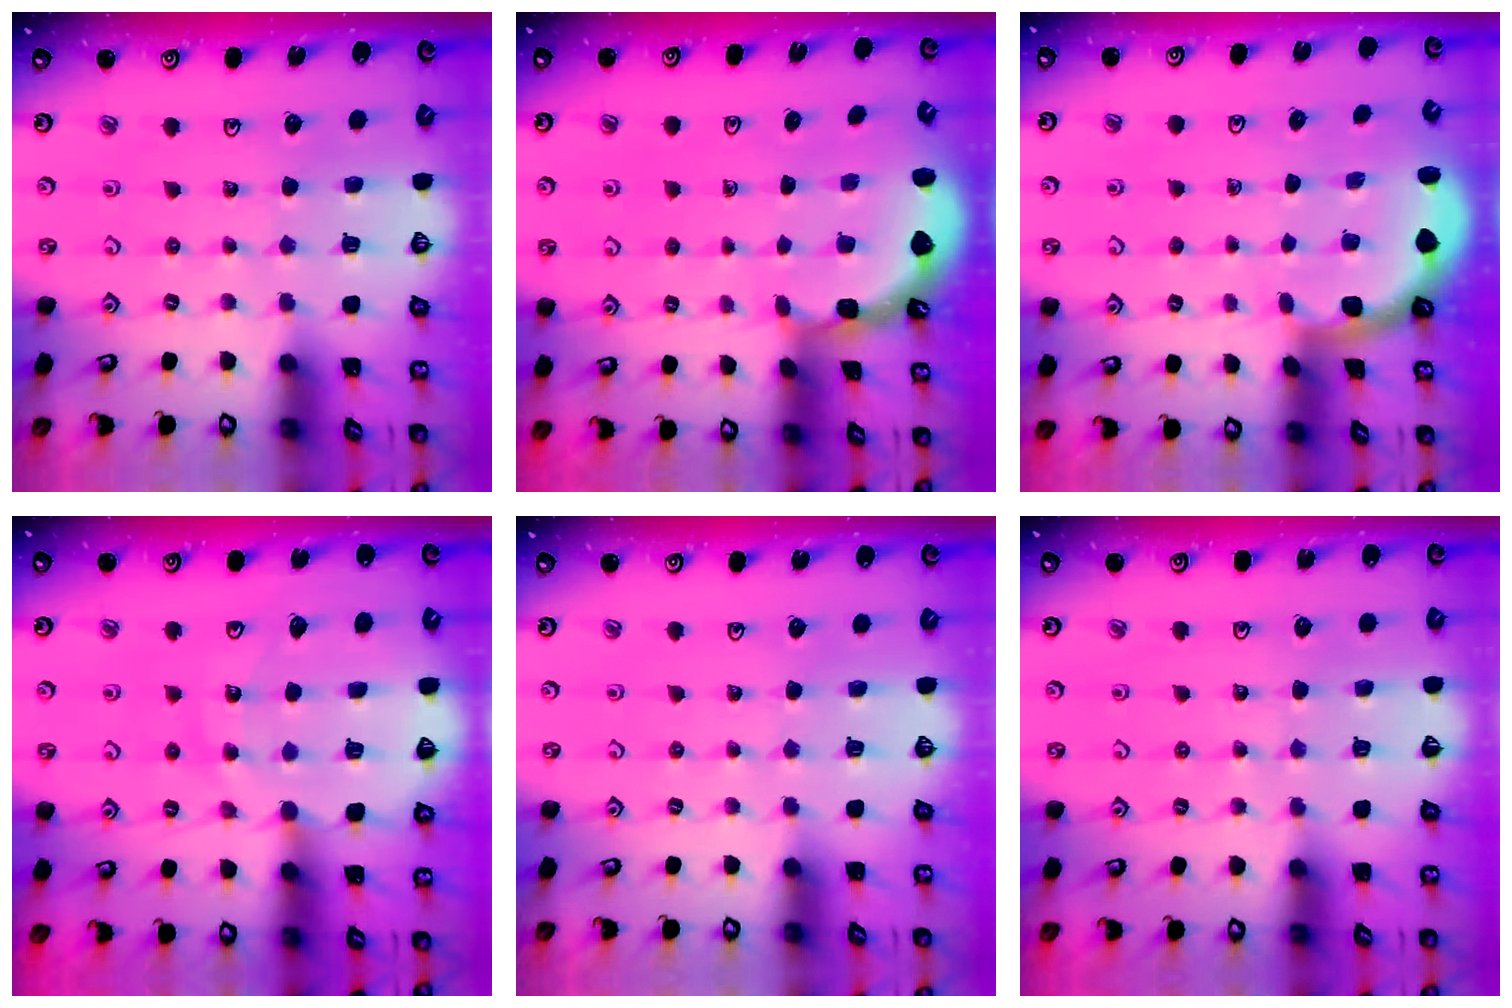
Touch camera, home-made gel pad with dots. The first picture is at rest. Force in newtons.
{"total": 2.1, "press": 2.1, "slide": 0.2}
{"total": 1.8, "press": 1.8, "slide": 0.1}
{"total": 11.7, "press": 11.6, "slide": 1.4}
{"total": 0.0}
{"total": 2.2, "press": 2.1, "slide": 0.5}